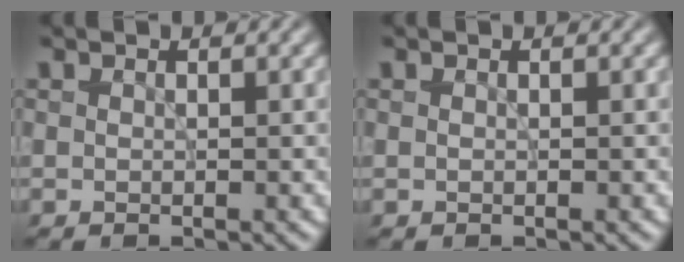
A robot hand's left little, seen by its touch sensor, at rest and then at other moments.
{"total": 0.0}